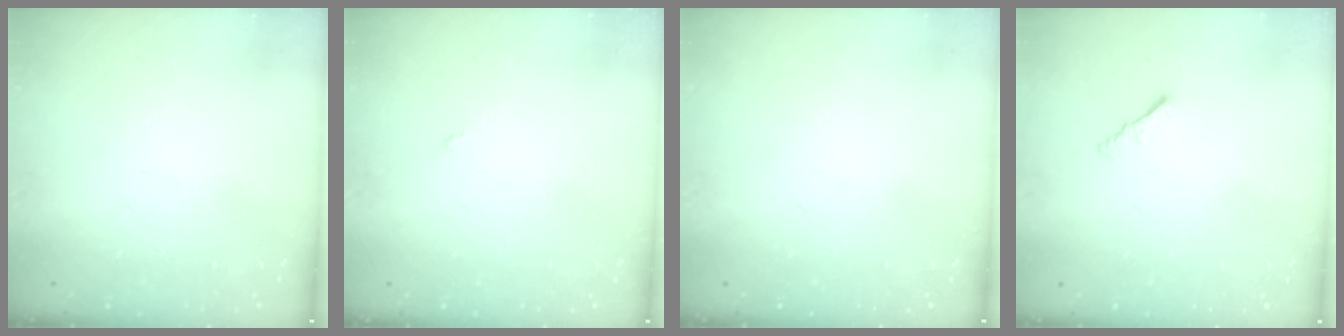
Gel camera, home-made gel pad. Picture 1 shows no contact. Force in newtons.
{"total": 0.0}
{"total": 0.0}
{"total": 1.6, "press": 1.5, "slide": 0.5}